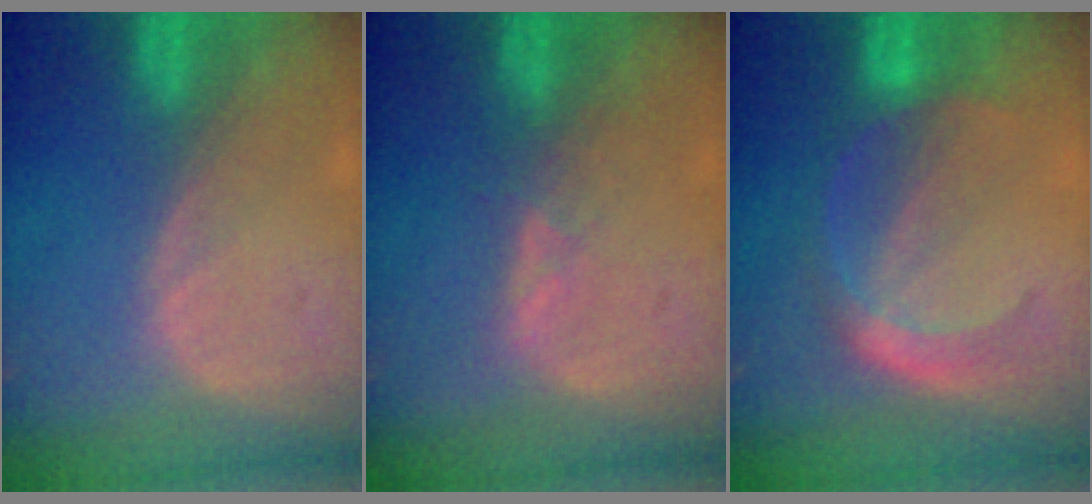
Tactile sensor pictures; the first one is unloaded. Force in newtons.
{"total": 1.6, "press": 1.6, "slide": 0.3}
{"total": 5.0, "press": 4.7, "slide": 1.8}